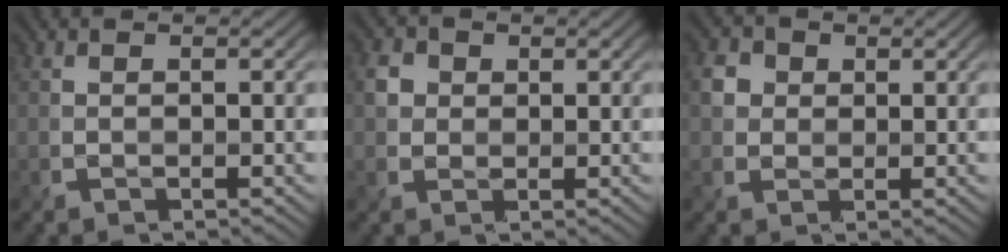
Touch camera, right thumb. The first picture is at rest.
{"total": 2.4, "force": [0.6, 2.3, 0.7], "torque": [-0.023, 0.002, 0.012]}
{"total": 2.7, "force": [0.6, 2.5, 0.8], "torque": [-0.028, 0.003, 0.012]}